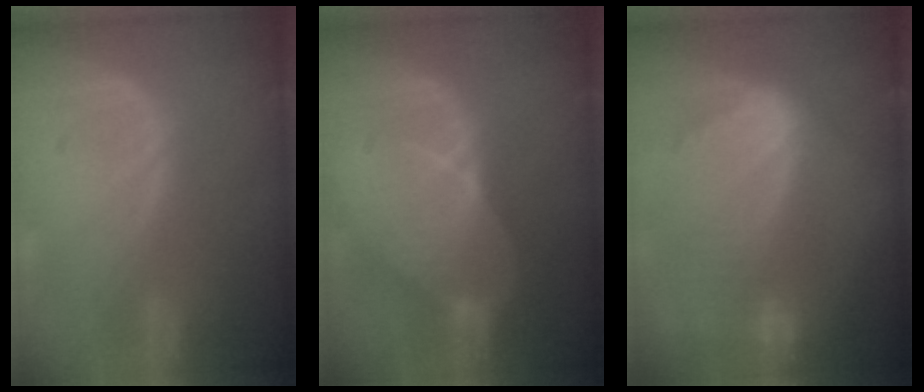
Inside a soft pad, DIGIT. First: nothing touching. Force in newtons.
{"total": 7.4, "press": 6.9, "slide": 2.4}
{"total": 10.4, "press": 8.9, "slide": 5.4}